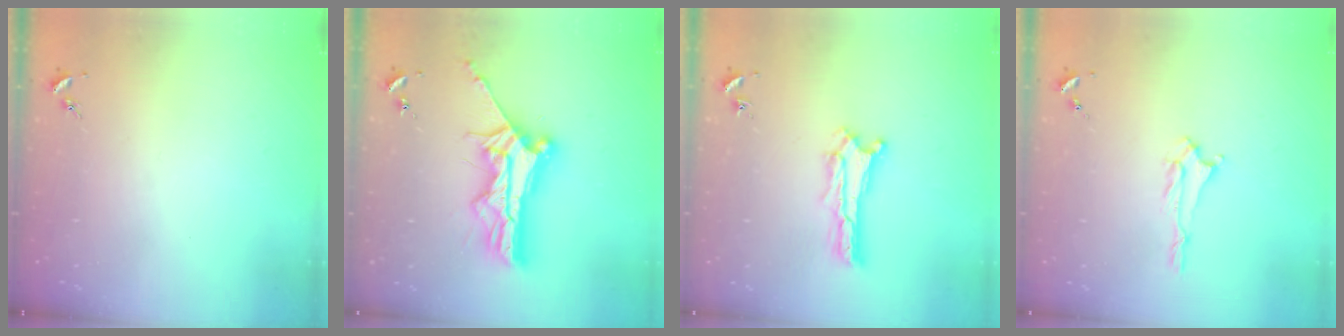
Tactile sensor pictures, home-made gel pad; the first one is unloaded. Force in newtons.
{"total": 10.4, "press": 10.4, "slide": 1.0}
{"total": 0.7, "press": 0.6, "slide": 0.2}
{"total": 1.4, "press": 1.3, "slide": 0.2}